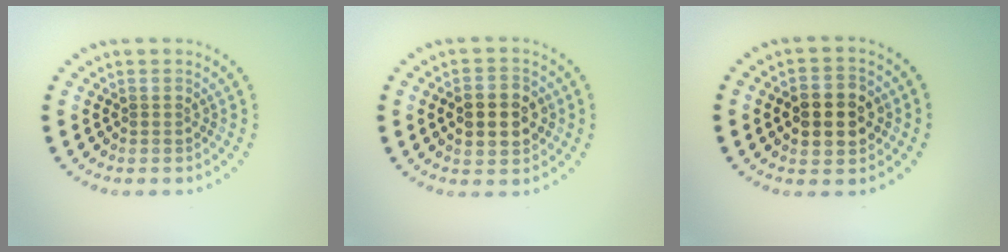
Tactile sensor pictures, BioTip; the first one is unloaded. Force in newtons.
{"total": 4.6, "press": 4.6, "slide": 0.2}
{"total": 4.9, "press": 4.8, "slide": 0.3}